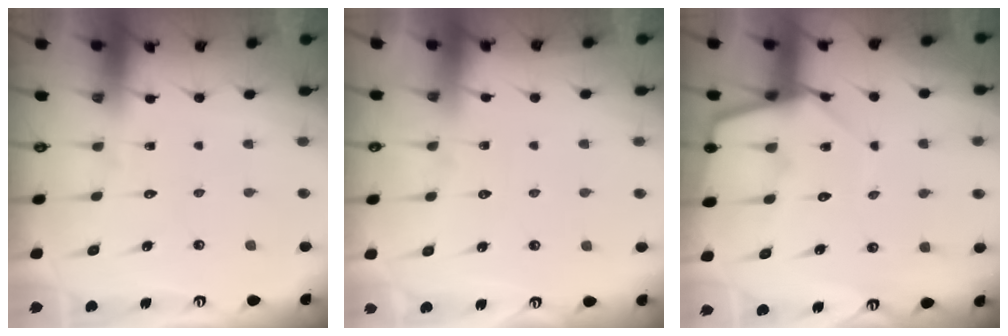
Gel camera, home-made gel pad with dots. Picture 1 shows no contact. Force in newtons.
{"total": 1.0, "press": 1.0, "slide": 0.2}
{"total": 7.7, "press": 7.7, "slide": 0.7}